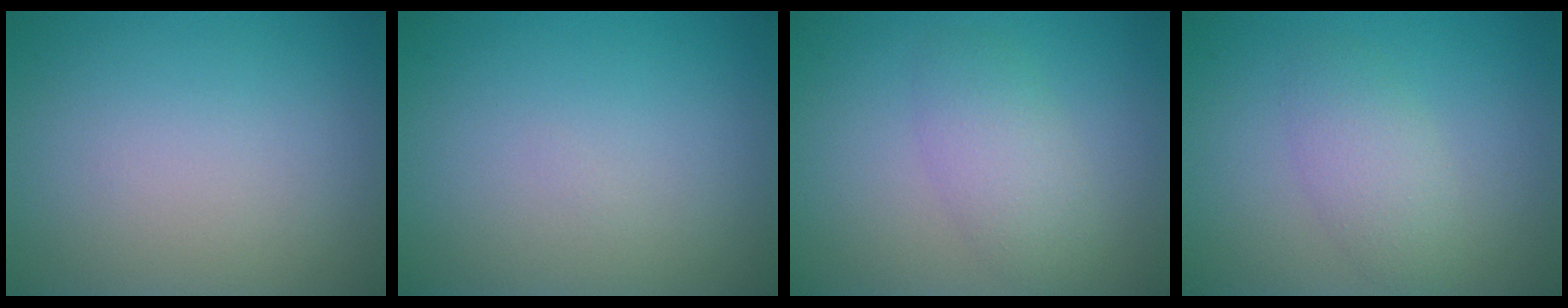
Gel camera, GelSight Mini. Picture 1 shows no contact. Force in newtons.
{"total": 0.0}
{"total": 3.2, "press": 3.2, "slide": 0.0}
{"total": 2.7, "press": 2.7, "slide": 0.1}